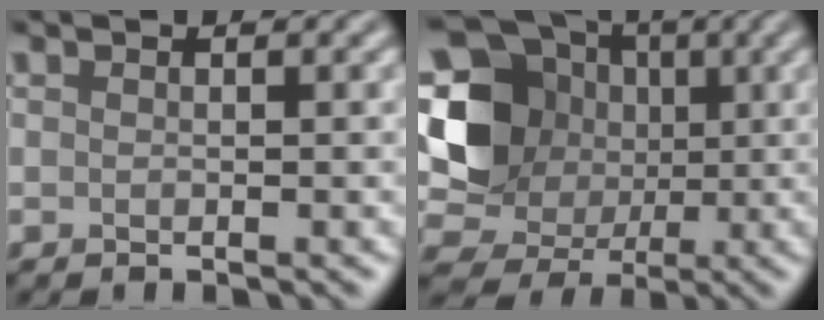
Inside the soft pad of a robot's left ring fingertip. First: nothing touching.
{"total": 13.0, "force": [1.3, 12.0, 4.7], "torque": [-0.125, 0.030, 0.001]}